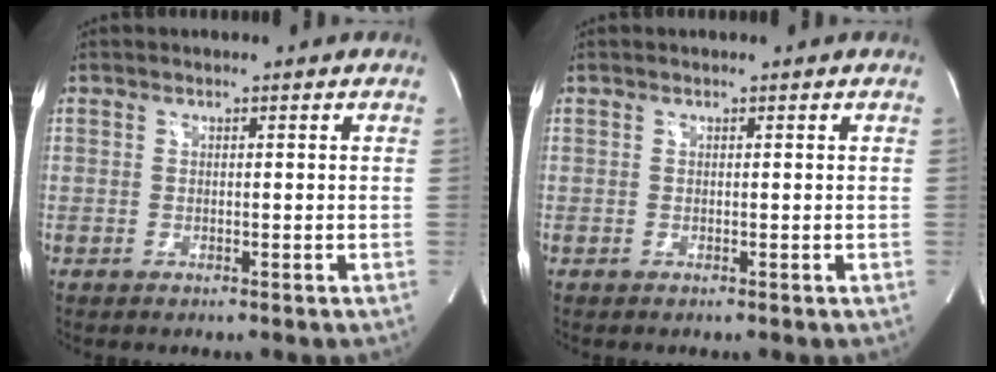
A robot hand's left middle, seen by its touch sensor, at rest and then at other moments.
{"total": 0.0}